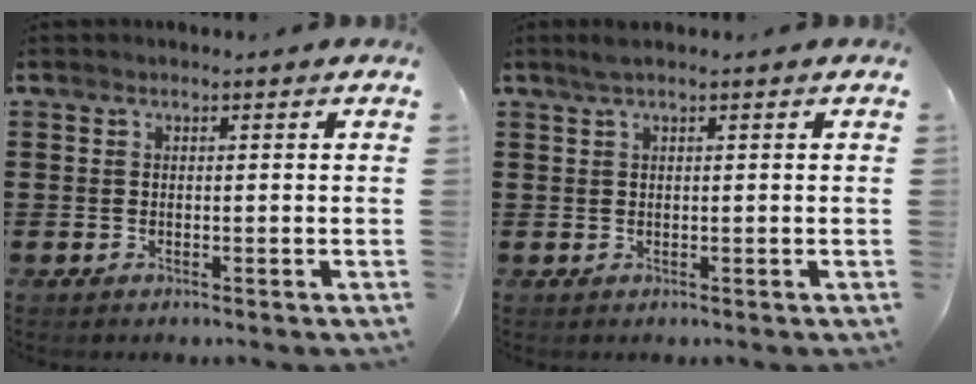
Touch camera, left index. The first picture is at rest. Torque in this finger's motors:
{"motor_torque": [0.63, -0.62, 0.12, 0.05]}